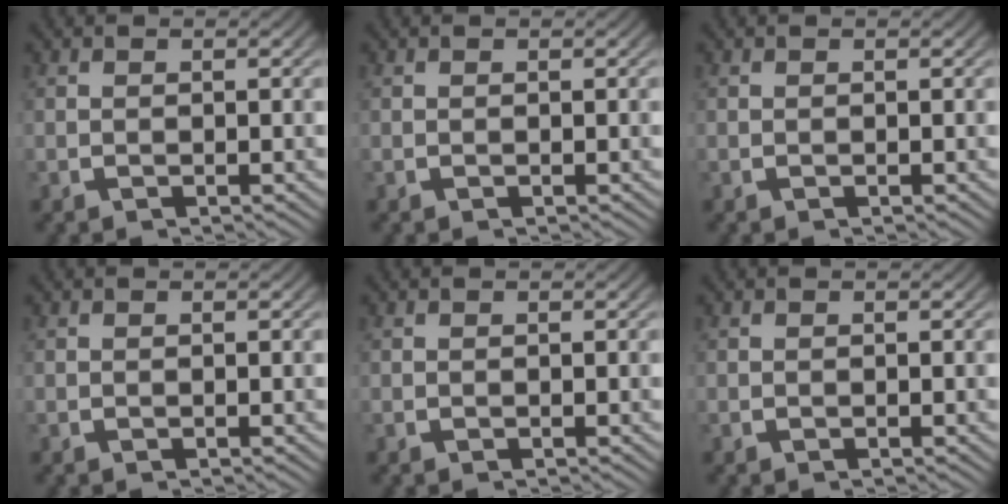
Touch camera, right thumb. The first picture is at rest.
{"total": 0.0}
{"total": 0.0}
{"total": 0.0}
{"total": 0.0}
{"total": 0.0}